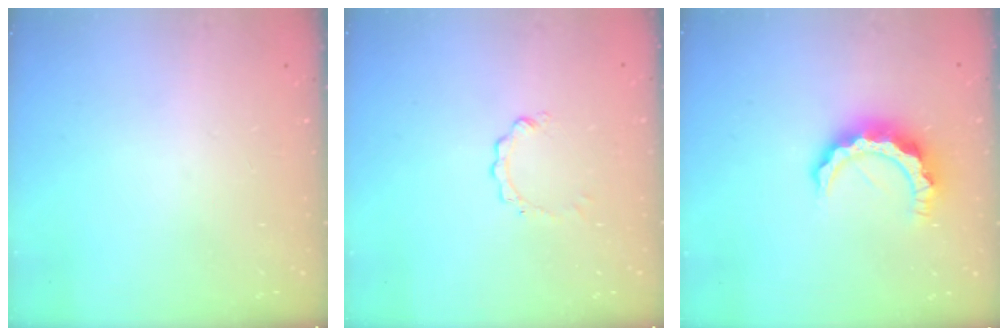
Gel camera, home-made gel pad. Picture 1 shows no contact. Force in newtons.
{"total": 0.8, "press": 0.8, "slide": 0.1}
{"total": 9.8, "press": 9.8, "slide": 1.1}